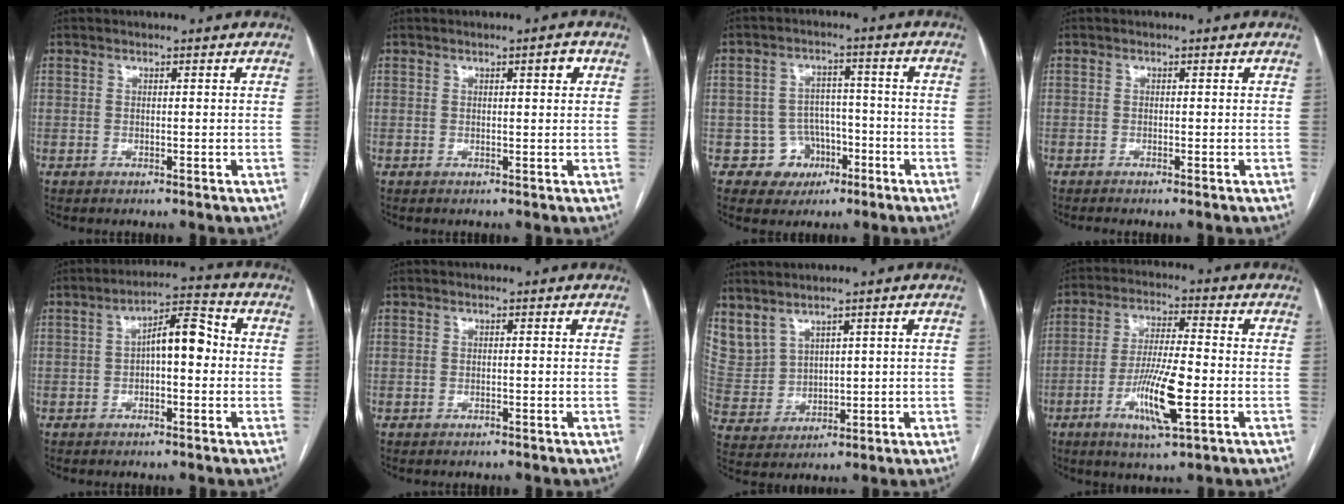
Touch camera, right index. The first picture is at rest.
{"total": 1.8, "force": [0.8, 0.3, 1.6], "torque": [-0.023, 0.002, 0.010]}
{"total": 6.1, "force": [-2.6, 5.5, 0.2], "torque": [0.012, 0.018, -0.033]}
{"total": 1.1, "force": [-0.9, -0.3, 0.6], "torque": [-0.008, 0.002, -0.013]}
{"total": 7.0, "force": [0.0, 2.3, 6.6], "torque": [-0.104, 0.033, -0.001]}
{"total": 0.0}
{"total": 9.7, "force": [6.4, 6.2, 3.8], "torque": [-0.111, 0.017, 0.160]}
{"total": 10.8, "force": [-3.4, 1.3, 10.1], "torque": [-0.192, -0.010, -0.062]}